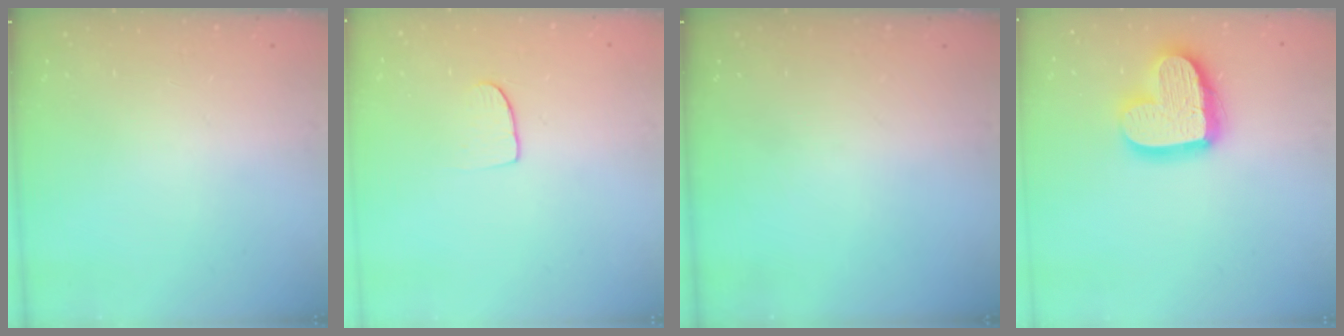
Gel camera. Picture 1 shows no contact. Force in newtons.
{"total": 6.4, "press": 6.3, "slide": 0.4}
{"total": 0.0}
{"total": 17.3, "press": 17.3, "slide": 1.5}